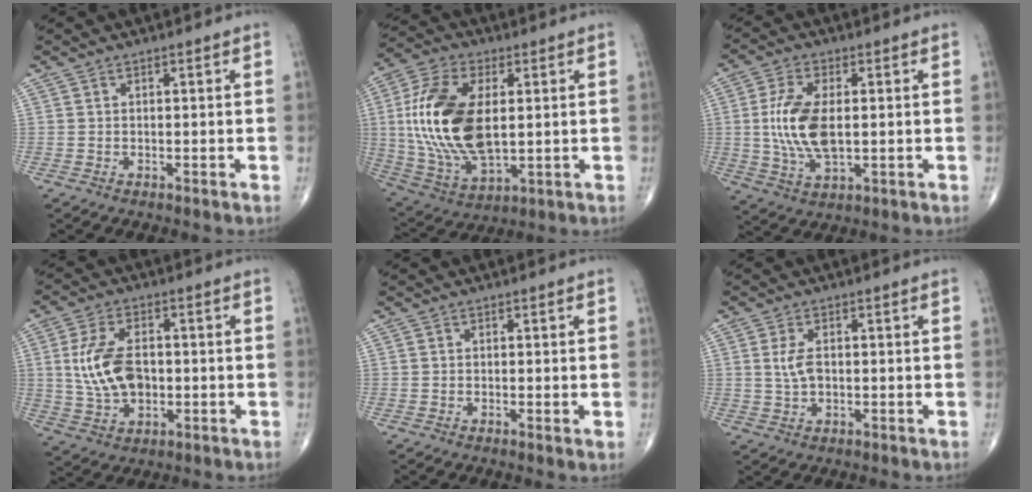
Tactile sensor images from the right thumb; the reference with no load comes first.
{"total": 20.7, "force": [2.0, 10.9, 17.4], "torque": [-0.357, -0.011, 0.042]}
{"total": 11.2, "force": [0.5, 5.4, 9.8], "torque": [-0.207, -0.007, 0.013]}
{"total": 11.0, "force": [0.3, 6.7, 8.8], "torque": [-0.164, 0.004, 0.011]}
{"total": 1.0, "force": [-0.1, 0.2, 1.0], "torque": [-0.023, -0.005, -0.005]}
{"total": 3.7, "force": [0.4, 2.0, 3.1], "torque": [-0.063, -0.001, 0.008]}